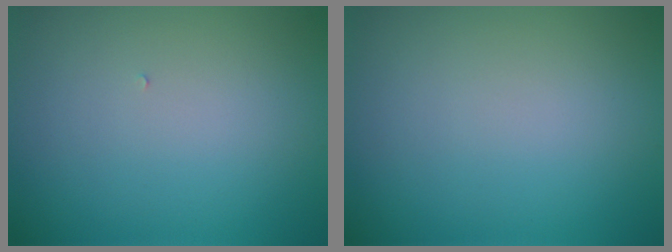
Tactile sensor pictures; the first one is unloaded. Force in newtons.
{"total": 0.0}